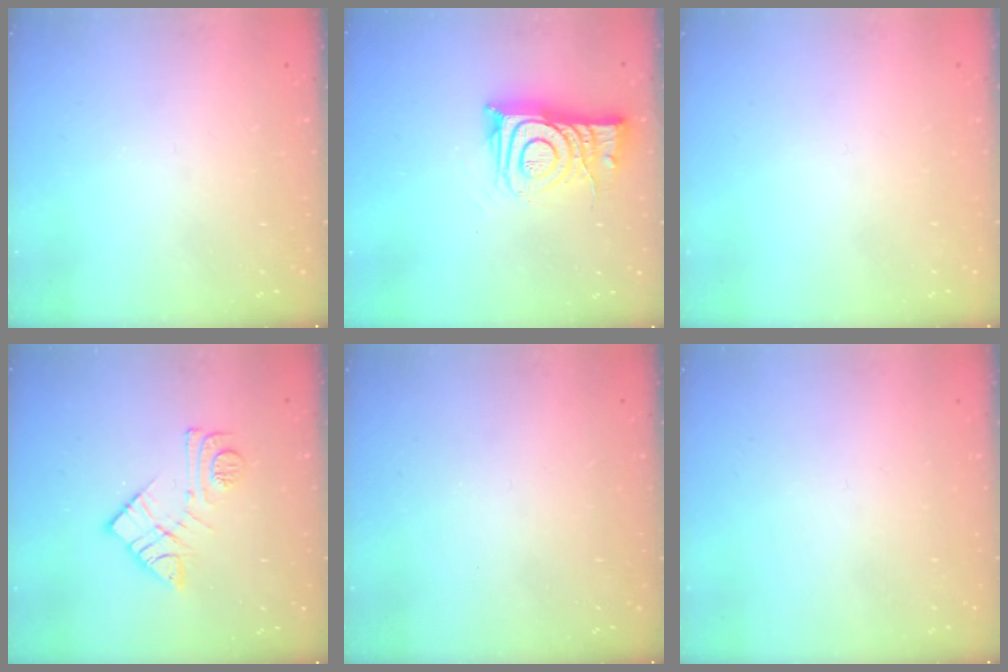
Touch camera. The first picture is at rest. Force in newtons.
{"total": 11.4, "press": 11.3, "slide": 0.9}
{"total": 1.5, "press": 1.5, "slide": 0.1}
{"total": 11.3, "press": 11.3, "slide": 0.4}
{"total": 0.0}
{"total": 1.5, "press": 1.5, "slide": 0.1}